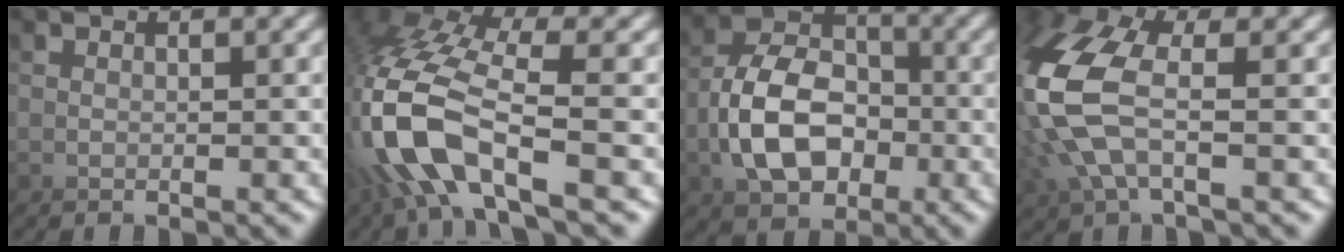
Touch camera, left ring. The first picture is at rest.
{"total": 2.2, "force": [-1.1, 0.4, 1.9], "torque": [-0.135, -0.001, -0.024]}
{"total": 6.1, "force": [-2.8, 4.9, 2.2], "torque": [-0.087, -0.031, -0.042]}
{"total": 3.1, "force": [-0.5, 2.1, 2.3], "torque": [-0.142, -0.015, -0.002]}